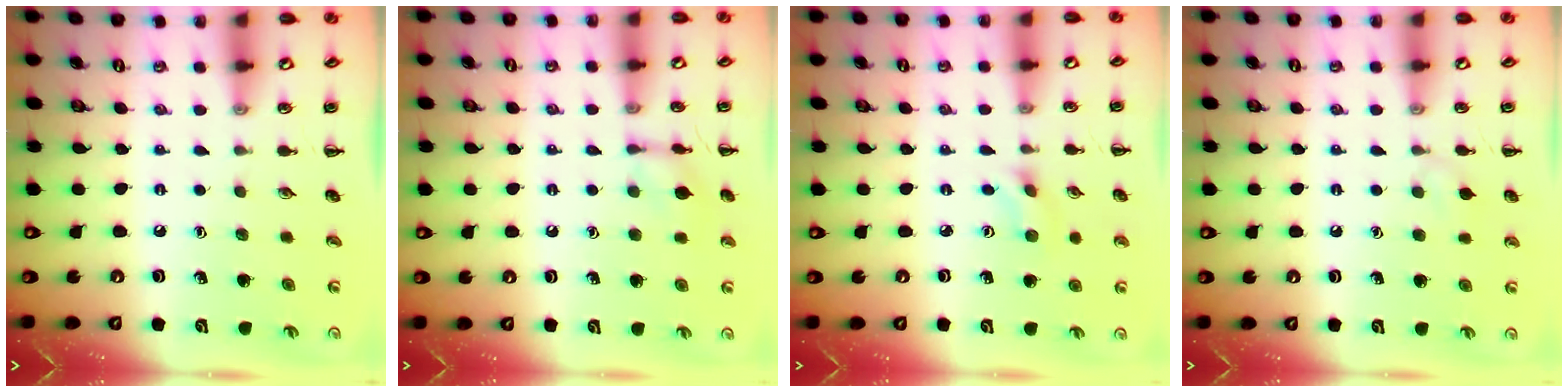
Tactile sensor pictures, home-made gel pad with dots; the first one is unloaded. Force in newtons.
{"total": 7.4, "press": 7.3, "slide": 1.2}
{"total": 2.3, "press": 2.1, "slide": 0.9}
{"total": 5.2, "press": 4.8, "slide": 1.9}